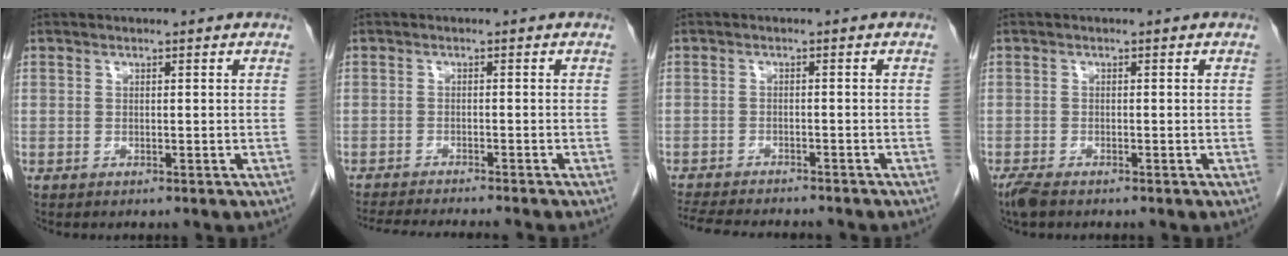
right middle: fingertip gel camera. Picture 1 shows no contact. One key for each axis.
{"total": 9.6, "fx": -8.7, "fy": -0.2, "fz": 4.0, "tx": -0.044, "ty": -0.019, "tz": -0.128}
{"total": 12.1, "fx": -10.8, "fy": 2.3, "fz": 5.0, "tx": -0.086, "ty": -0.014, "tz": -0.148}
{"total": 2.7, "fx": -2.1, "fy": 0.8, "fz": 1.5, "tx": -0.038, "ty": -0.009, "tz": -0.037}